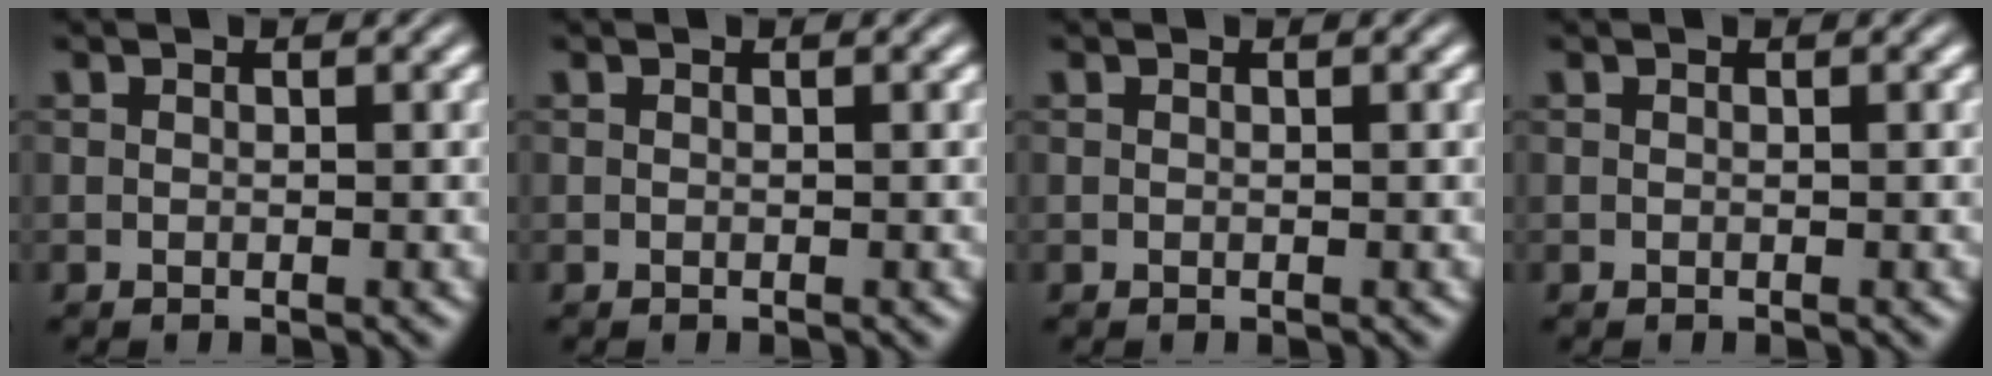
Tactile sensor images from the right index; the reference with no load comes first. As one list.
[{"total": 0.0}, {"total": 0.0}, {"total": 0.0}]